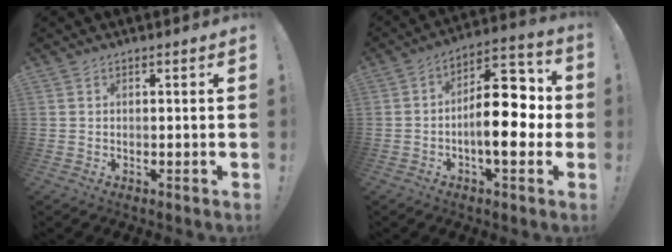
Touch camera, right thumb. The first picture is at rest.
{"total": 17.7, "force": [-1.5, 8.6, 15.4], "torque": [-0.211, 0.016, -0.020]}